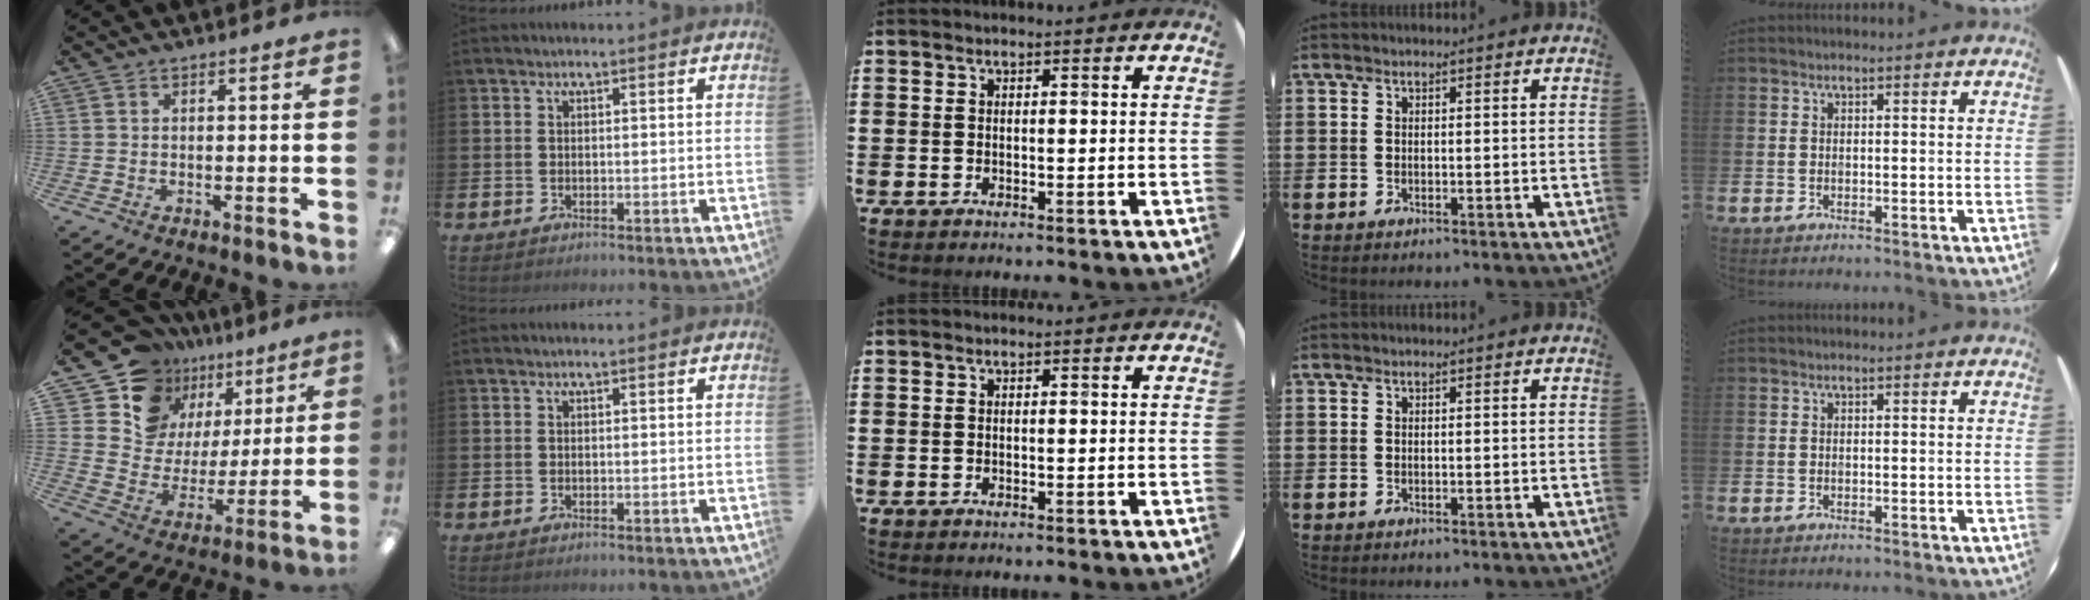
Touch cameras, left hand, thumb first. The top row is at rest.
{"thumb": {"total": 15.7, "force": [11.4, 10.2, 3.4], "torque": [-0.079, -0.091, 0.215]}}